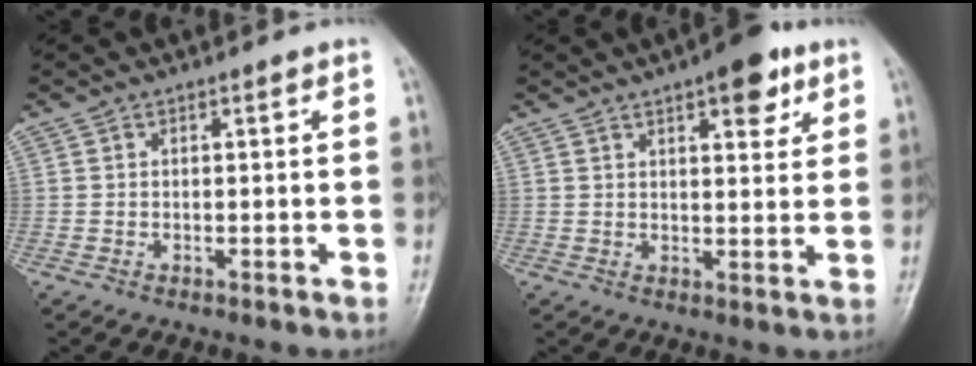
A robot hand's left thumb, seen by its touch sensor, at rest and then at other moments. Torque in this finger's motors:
{"motor_torque": [1.47, 1.10, 1.28, -1.08, -0.42]}